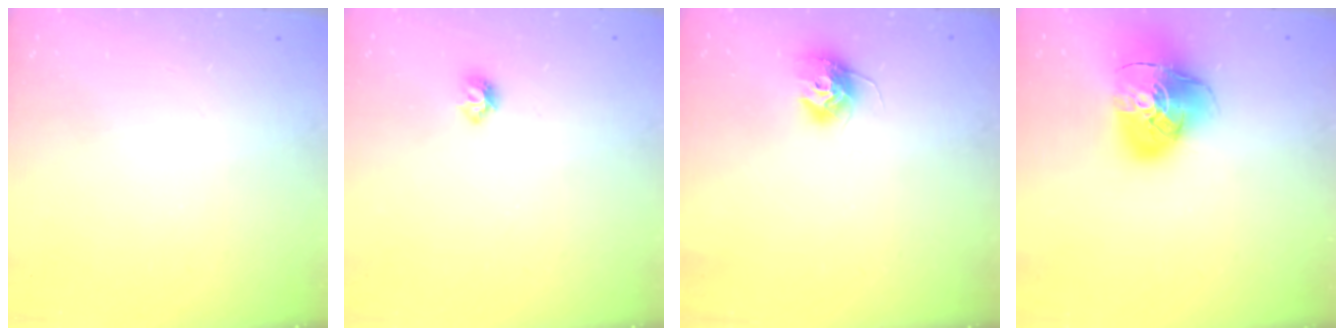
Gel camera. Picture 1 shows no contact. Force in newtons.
{"total": 4.9, "press": 4.8, "slide": 0.9}
{"total": 10.3, "press": 10.3, "slide": 0.4}
{"total": 14.9, "press": 14.7, "slide": 2.0}